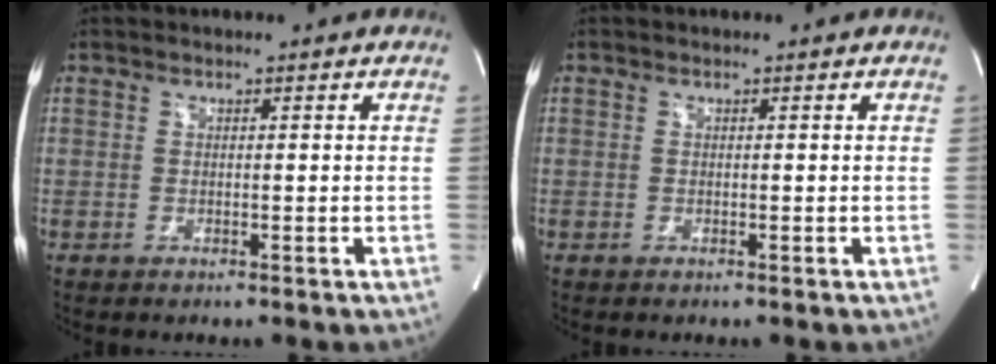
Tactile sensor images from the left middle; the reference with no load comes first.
{"total": 0.0}